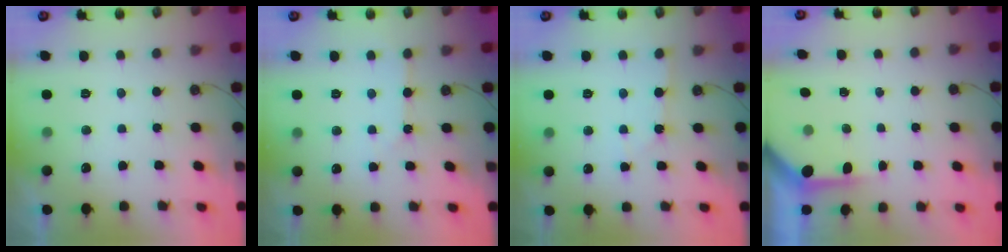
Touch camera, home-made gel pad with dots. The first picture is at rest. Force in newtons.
{"total": 4.9, "press": 4.8, "slide": 0.5}
{"total": 2.2, "press": 2.2, "slide": 0.4}
{"total": 3.9, "press": 3.9, "slide": 0.3}